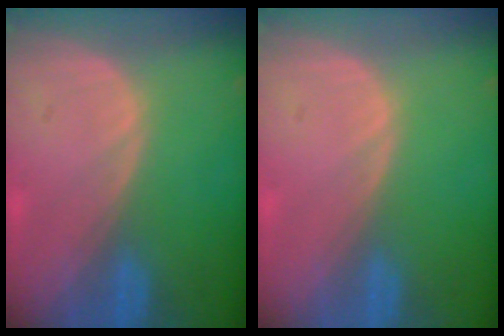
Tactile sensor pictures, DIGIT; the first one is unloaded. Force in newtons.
{"total": 0.0}